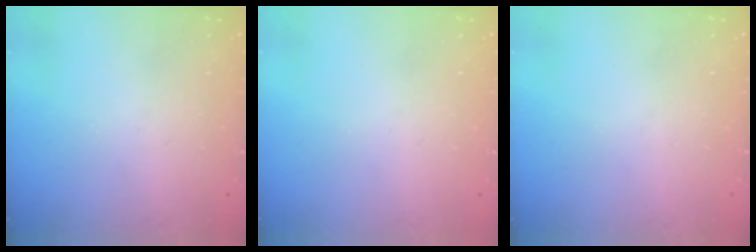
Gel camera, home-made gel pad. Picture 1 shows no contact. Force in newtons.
{"total": 0.0}
{"total": 0.0}